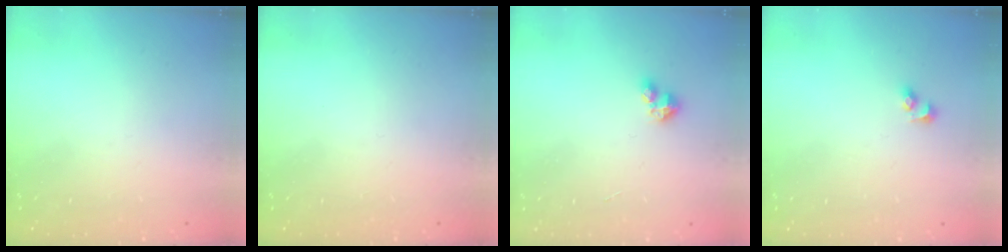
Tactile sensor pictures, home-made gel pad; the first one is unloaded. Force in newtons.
{"total": 0.0}
{"total": 2.8, "press": 2.8, "slide": 0.2}
{"total": 2.7, "press": 2.5, "slide": 1.2}